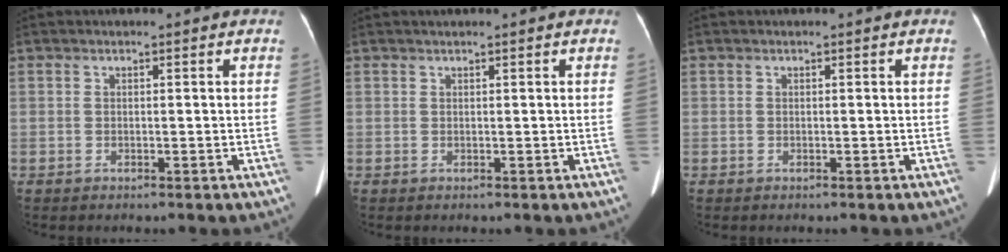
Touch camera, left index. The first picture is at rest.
{"total": 0.7, "force": [0.6, 0.0, 0.4], "torque": [-0.006, 0.010, 0.012]}
{"total": 0.0}